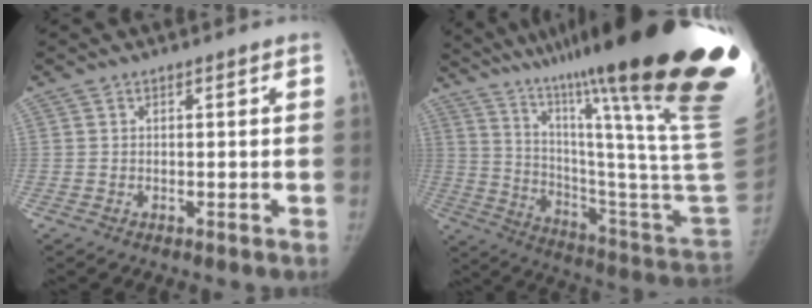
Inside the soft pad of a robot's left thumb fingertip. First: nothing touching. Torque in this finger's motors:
{"motor_torque": [2.57, -0.59, 2.77, 0.00, 0.23]}